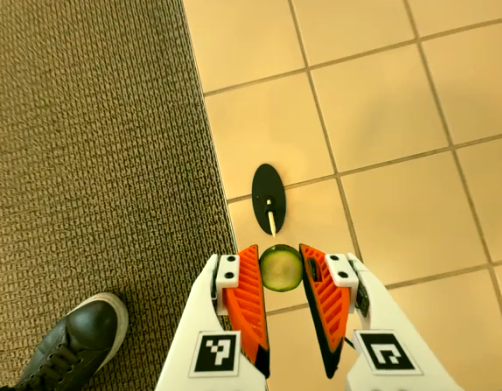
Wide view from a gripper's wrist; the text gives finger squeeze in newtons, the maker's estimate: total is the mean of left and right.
{"total": 6.9, "left": 6.7, "right": 7.2}